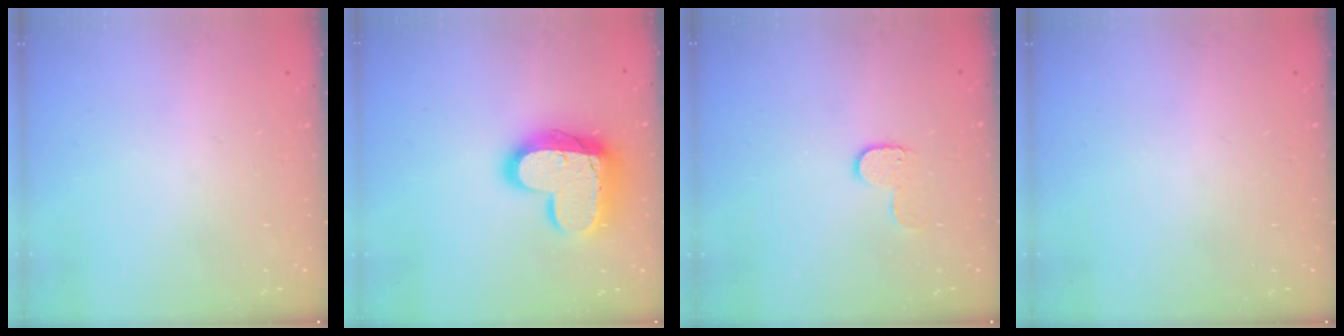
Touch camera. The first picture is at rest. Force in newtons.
{"total": 17.8, "press": 17.8, "slide": 1.3}
{"total": 7.2, "press": 7.2, "slide": 0.4}
{"total": 0.0}